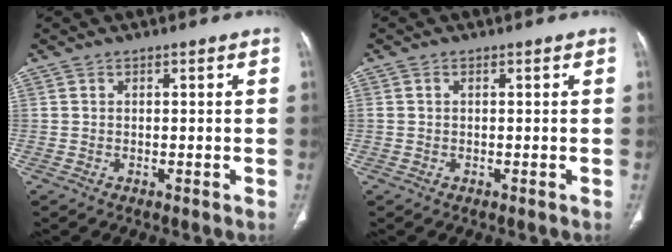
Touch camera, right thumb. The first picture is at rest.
{"total": 0.6, "force": [0.2, 0.4, 0.4], "torque": [-0.011, 0.005, 0.004]}